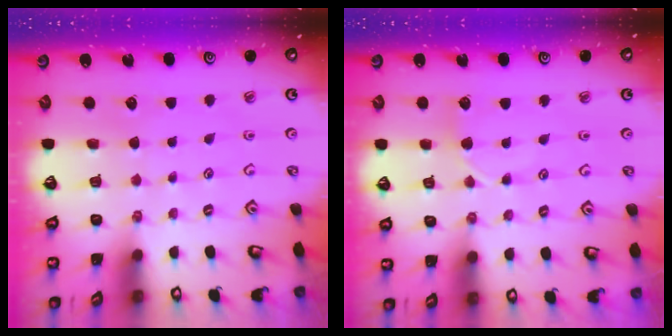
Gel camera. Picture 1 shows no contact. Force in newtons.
{"total": 5.0, "press": 4.9, "slide": 0.7}